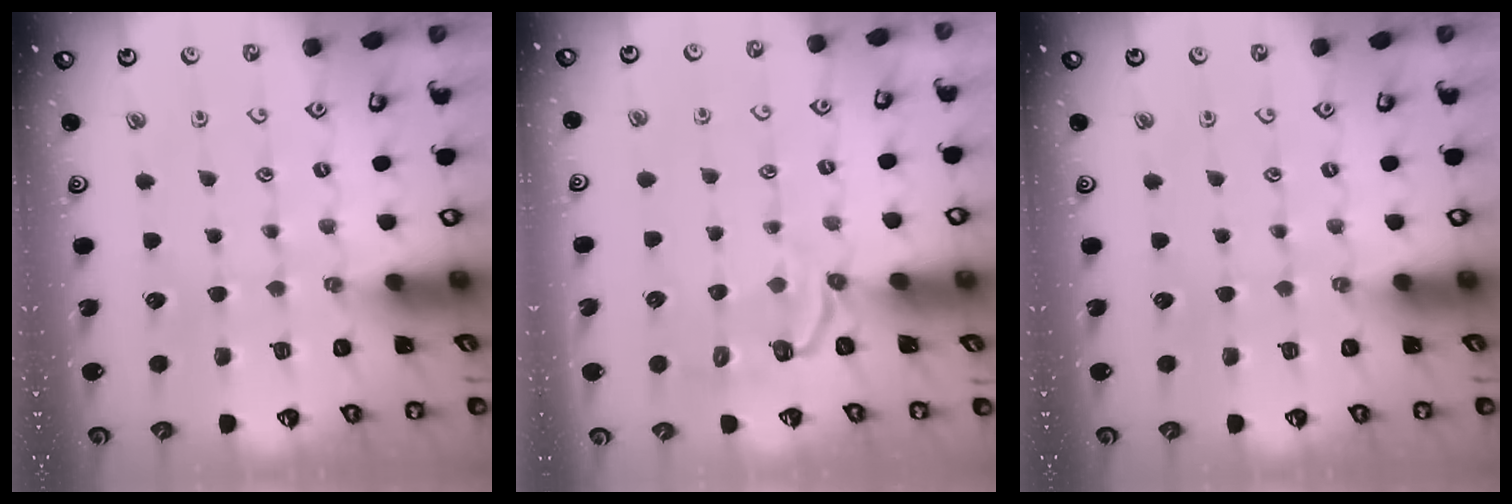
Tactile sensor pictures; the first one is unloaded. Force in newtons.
{"total": 3.1, "press": 1.6, "slide": 2.6}
{"total": 0.0}